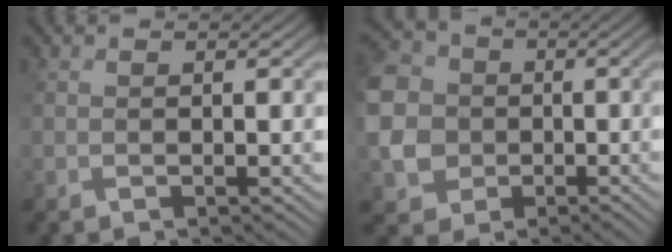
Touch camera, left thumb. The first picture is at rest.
{"total": 9.8, "force": [-0.1, 9.0, 3.9], "torque": [-0.145, -0.017, -0.011]}